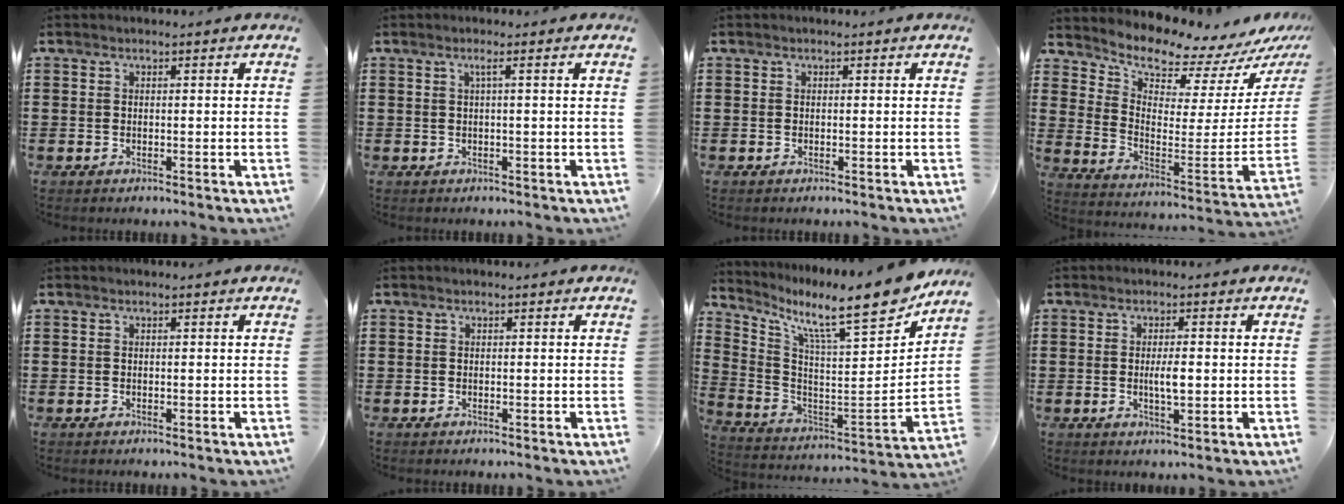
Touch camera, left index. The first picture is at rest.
{"total": 1.4, "force": [0.4, -0.4, 1.3], "torque": [-0.024, -0.003, 0.004]}
{"total": 0.0}
{"total": 7.4, "force": [7.1, 1.3, 1.5], "torque": [-0.051, -0.081, 0.117]}
{"total": 0.0}
{"total": 0.0}
{"total": 12.3, "force": [9.7, 0.8, 7.5], "torque": [-0.154, -0.084, 0.150]}
{"total": 3.3, "force": [0.0, 0.8, 3.2], "torque": [-0.059, -0.003, -0.001]}